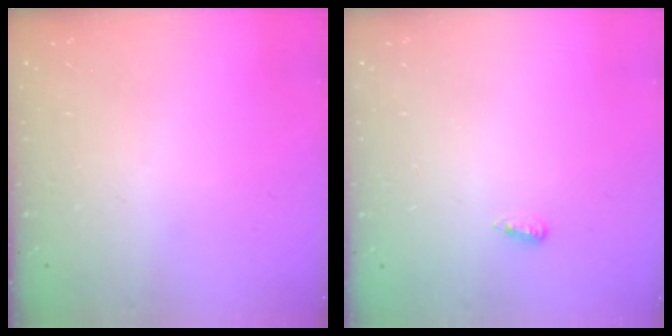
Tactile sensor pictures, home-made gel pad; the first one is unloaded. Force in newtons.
{"total": 4.4, "press": 3.4, "slide": 2.9}